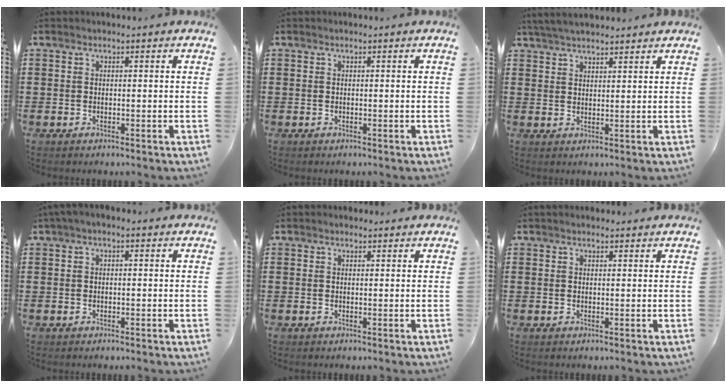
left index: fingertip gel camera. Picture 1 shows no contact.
{"total": 0.0}
{"total": 4.0, "force": [3.7, 0.4, 1.3], "torque": [-0.036, -0.004, 0.070]}
{"total": 1.0, "force": [-0.2, 0.4, 0.9], "torque": [-0.016, 0.002, -0.004]}
{"total": 0.8, "force": [0.7, 0.3, 0.2], "torque": [-0.005, 0.001, 0.014]}
{"total": 1.0, "force": [0.9, 0.3, 0.2], "torque": [-0.005, 0.002, 0.017]}